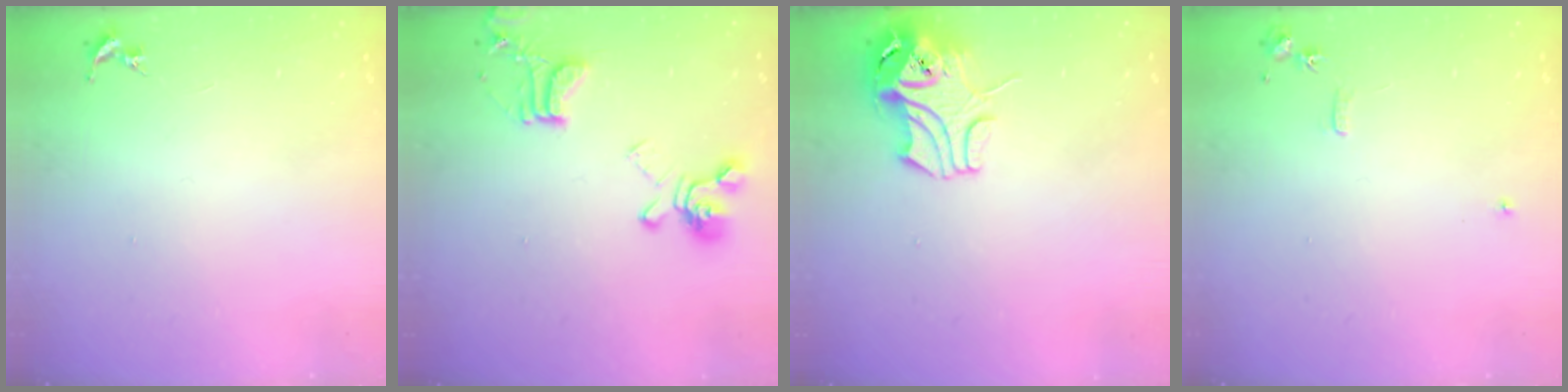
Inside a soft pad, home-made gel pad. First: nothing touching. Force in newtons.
{"total": 17.3, "press": 17.2, "slide": 1.8}
{"total": 9.8, "press": 9.7, "slide": 1.6}
{"total": 5.9, "press": 5.9, "slide": 0.7}